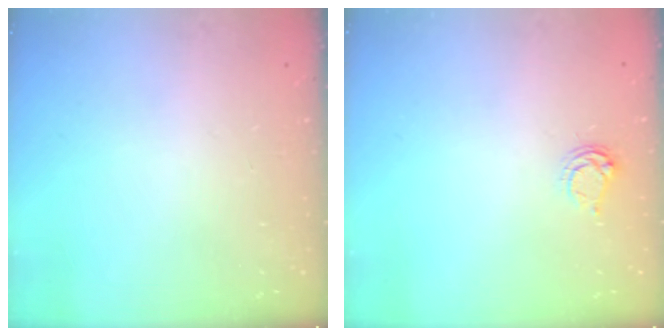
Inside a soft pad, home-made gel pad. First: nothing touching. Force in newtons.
{"total": 4.0, "press": 4.0, "slide": 0.5}